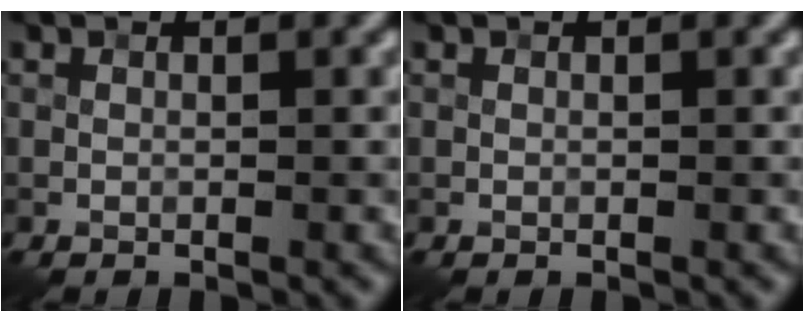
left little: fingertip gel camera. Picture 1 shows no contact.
{"total": 0.0}